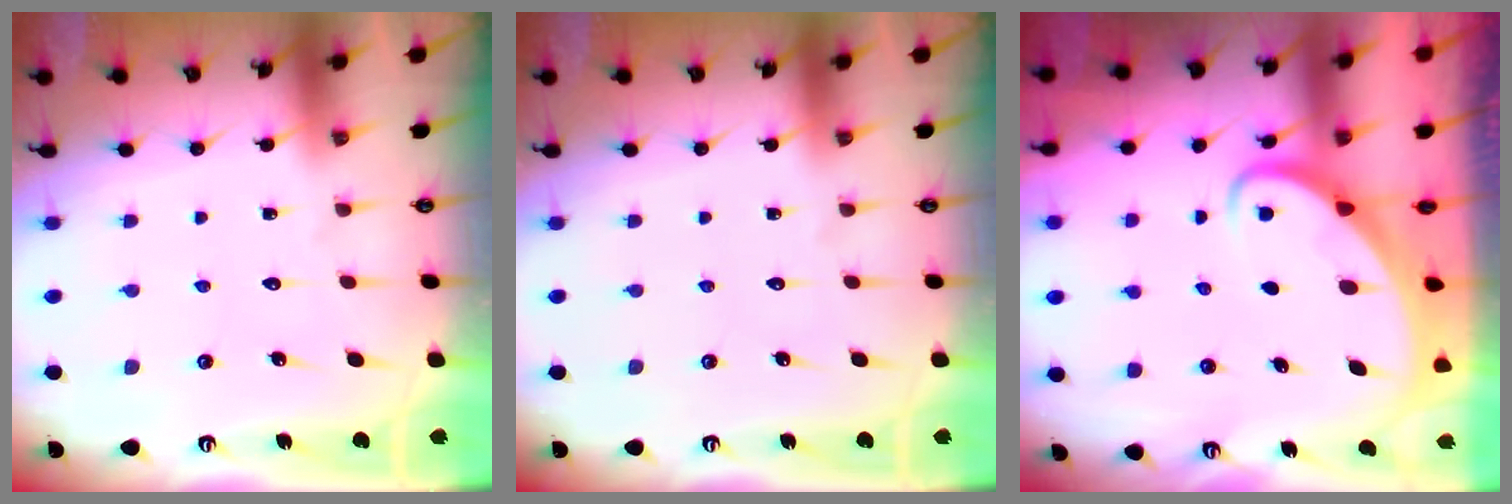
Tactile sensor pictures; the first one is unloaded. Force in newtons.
{"total": 0.0}
{"total": 2.8, "press": 2.8, "slide": 0.3}